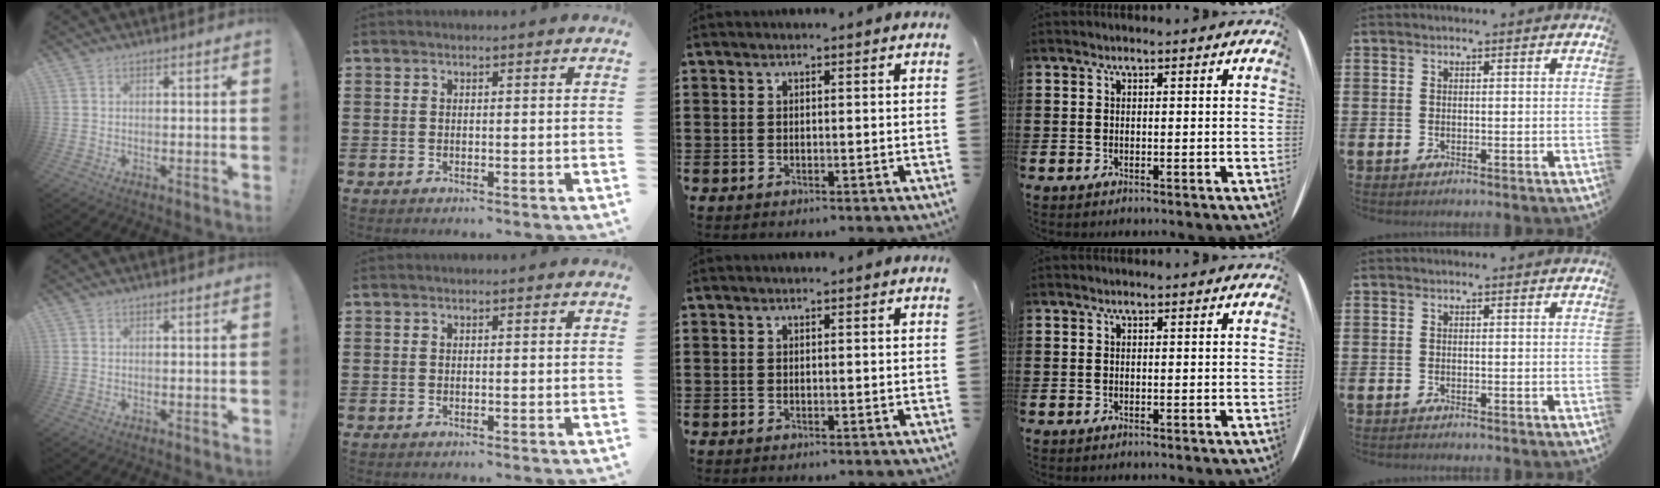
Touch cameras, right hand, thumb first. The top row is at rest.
{}